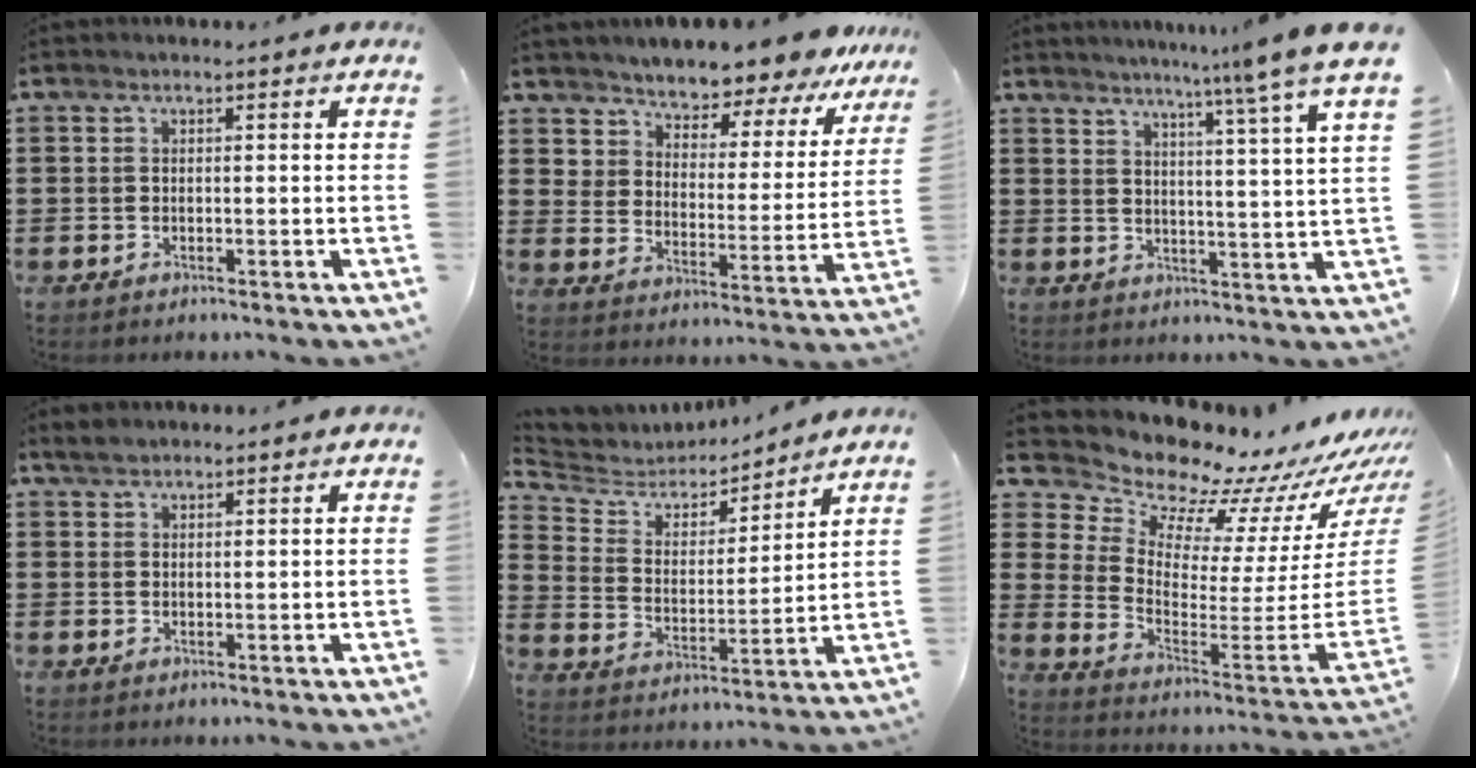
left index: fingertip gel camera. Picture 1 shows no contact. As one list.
[{"total": 5.6, "force": [5.5, 0.2, -0.6], "torque": [-0.025, -0.057, 0.095]}, {"total": 7.1, "force": [5.8, -1.9, 3.5], "torque": [-0.083, -0.042, 0.092]}, {"total": 1.8, "force": [1.6, 0.8, 0.4], "torque": [-0.011, 0.005, 0.032]}, {"total": 5.1, "force": [4.7, 1.8, 0.4], "torque": [-0.044, -0.036, 0.077]}, {"total": 7.6, "force": [7.2, 2.2, 0.7], "torque": [-0.025, -0.099, 0.107]}]